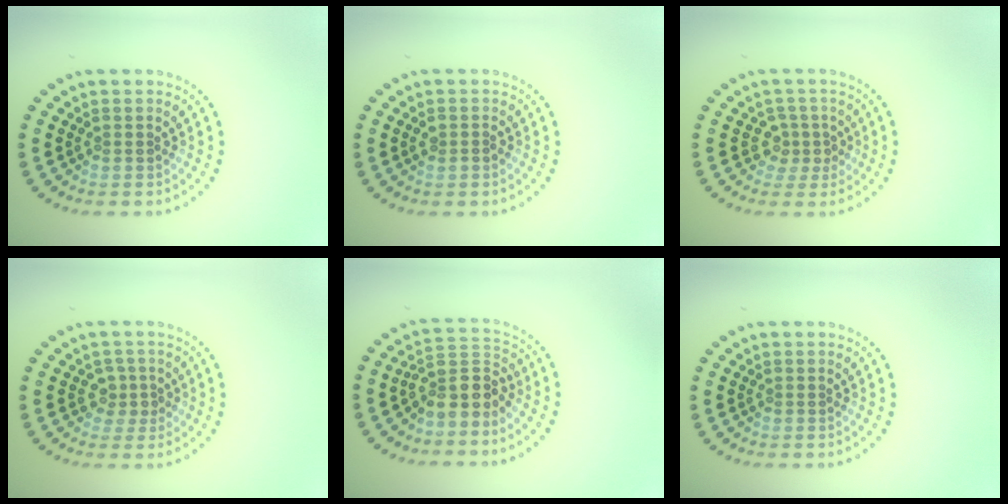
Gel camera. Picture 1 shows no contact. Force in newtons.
{"total": 1.0, "press": 0.9, "slide": 0.4}
{"total": 2.1, "press": 1.6, "slide": 1.3}
{"total": 1.6, "press": 1.3, "slide": 0.9}
{"total": 3.6, "press": 2.8, "slide": 2.3}
{"total": 0.0}